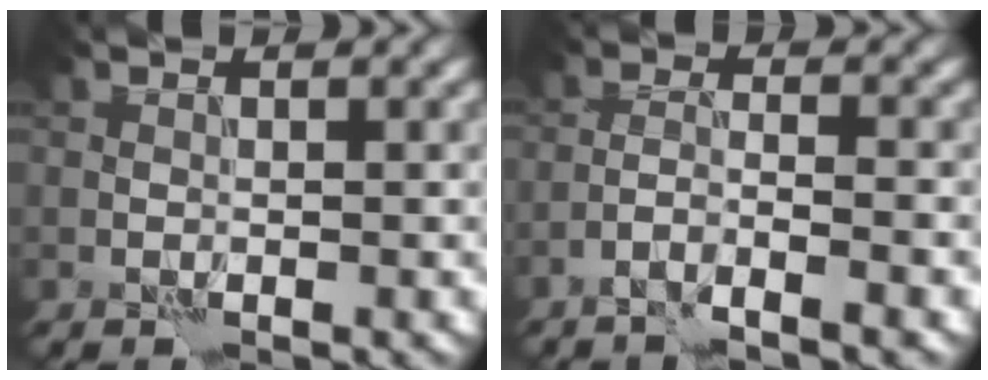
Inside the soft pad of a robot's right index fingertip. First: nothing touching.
{"total": 2.5, "force": [-1.8, 0.0, 1.7], "torque": [-0.031, 0.004, -0.040]}